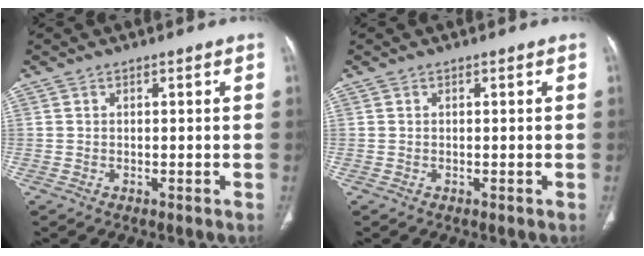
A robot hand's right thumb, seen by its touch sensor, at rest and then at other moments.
{"total": 0.0}